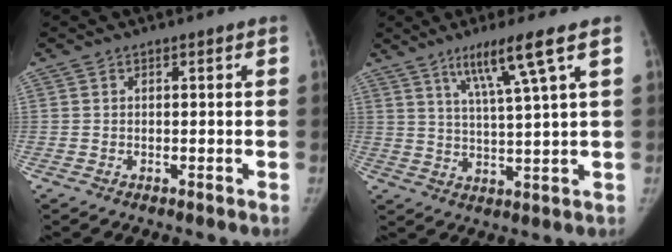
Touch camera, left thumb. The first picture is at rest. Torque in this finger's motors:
{"motor_torque": [0.44, -0.03, 1.10, -0.49, 0.09]}